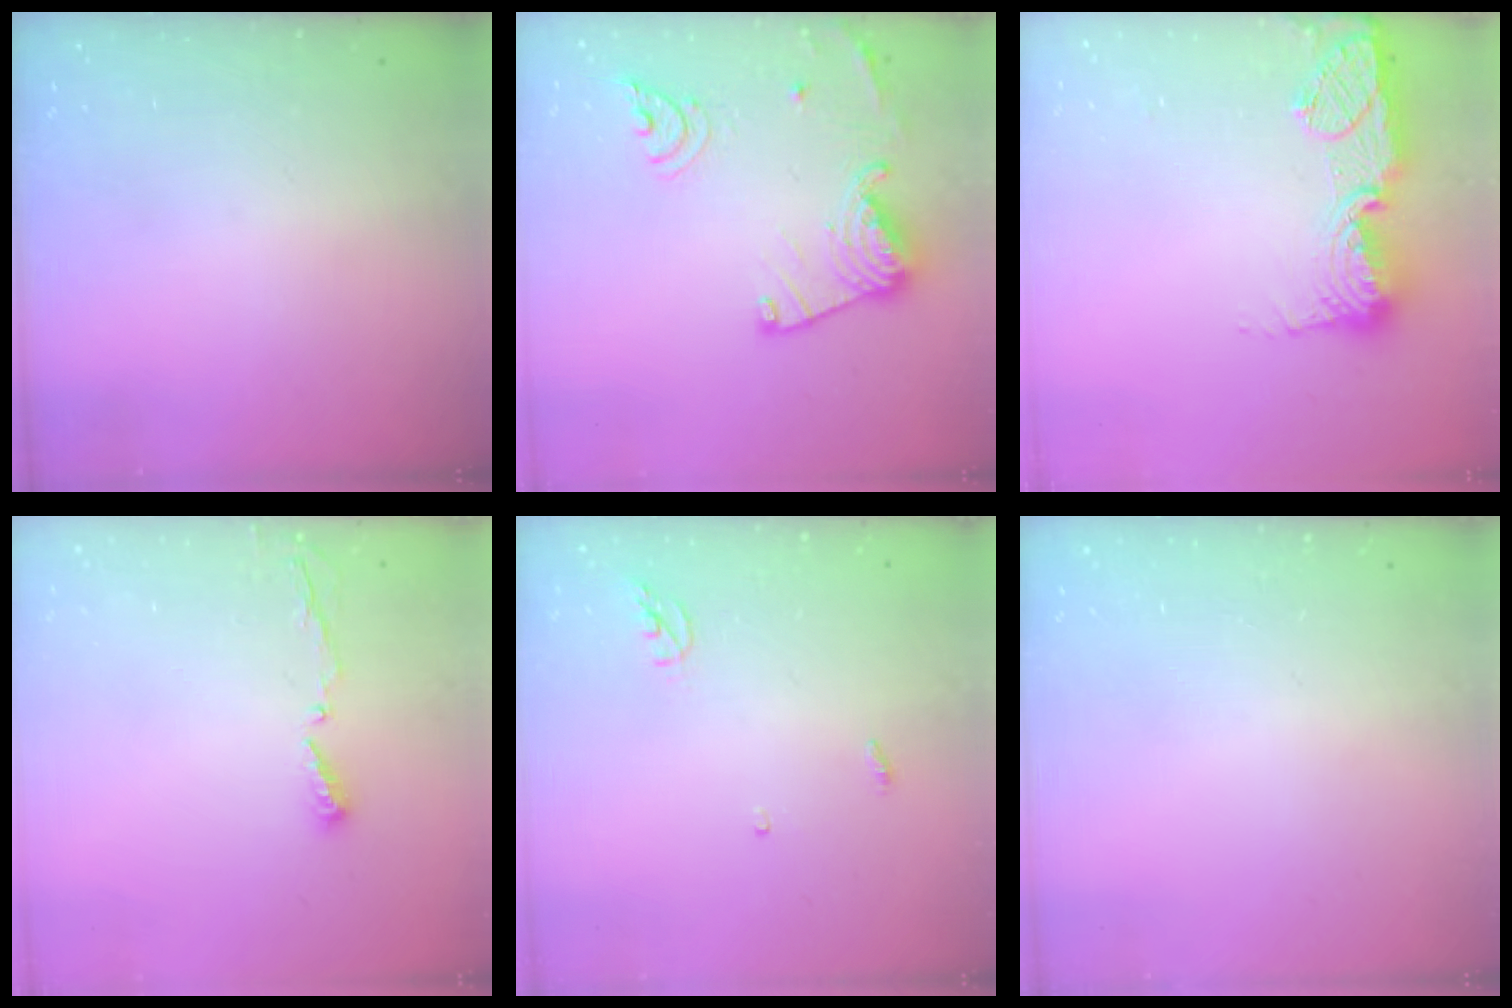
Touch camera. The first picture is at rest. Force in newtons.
{"total": 17.0, "press": 16.9, "slide": 1.7}
{"total": 15.4, "press": 15.4, "slide": 1.2}
{"total": 3.4, "press": 3.4, "slide": 0.4}
{"total": 3.8, "press": 3.8, "slide": 0.3}
{"total": 0.0}